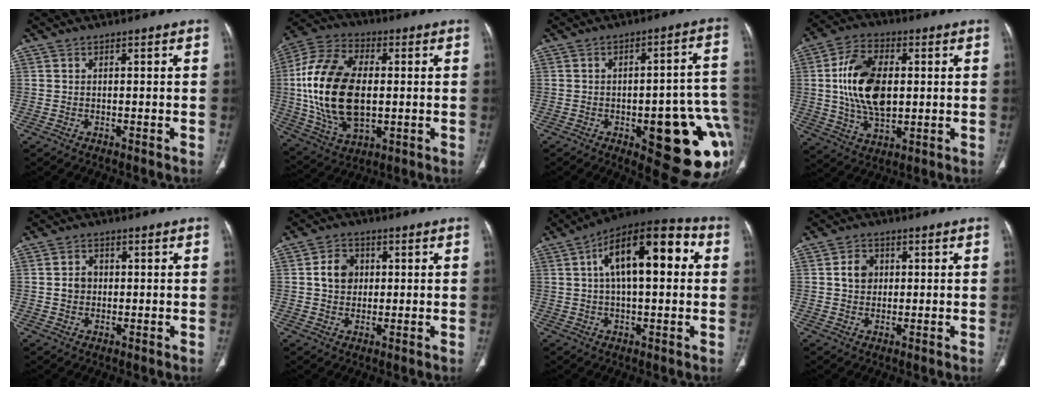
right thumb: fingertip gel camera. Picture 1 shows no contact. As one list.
[{"total": 22.1, "force": [0.4, 13.0, 17.9], "torque": [-0.359, 0.001, 0.015]}, {"total": 21.7, "force": [-5.7, 7.5, 19.6], "torque": [-0.185, 0.022, -0.051]}, {"total": 15.3, "force": [1.5, 9.0, 12.3], "torque": [-0.216, 0.003, 0.029]}, {"total": 3.2, "force": [0.1, 2.8, 1.7], "torque": [-0.021, 0.008, 0.001]}, {"total": 5.9, "force": [0.9, 4.9, 3.1], "torque": [-0.033, 0.004, 0.013]}, {"total": 17.2, "force": [3.9, 7.5, 15.0], "torque": [-0.210, 0.029, 0.052]}, {"total": 4.4, "force": [0.8, 3.7, 2.2], "torque": [-0.021, 0.003, 0.011]}]